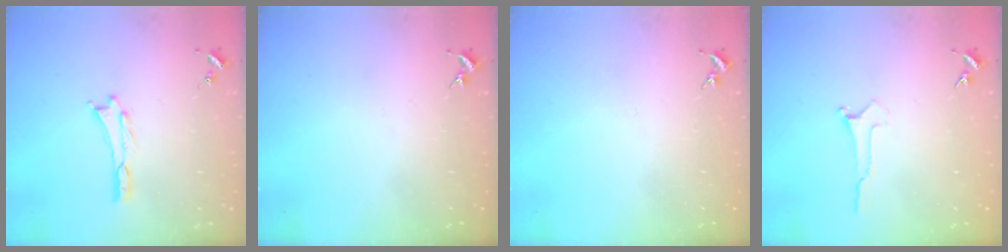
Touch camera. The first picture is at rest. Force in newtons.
{"total": 0.0}
{"total": 0.0}
{"total": 0.0}